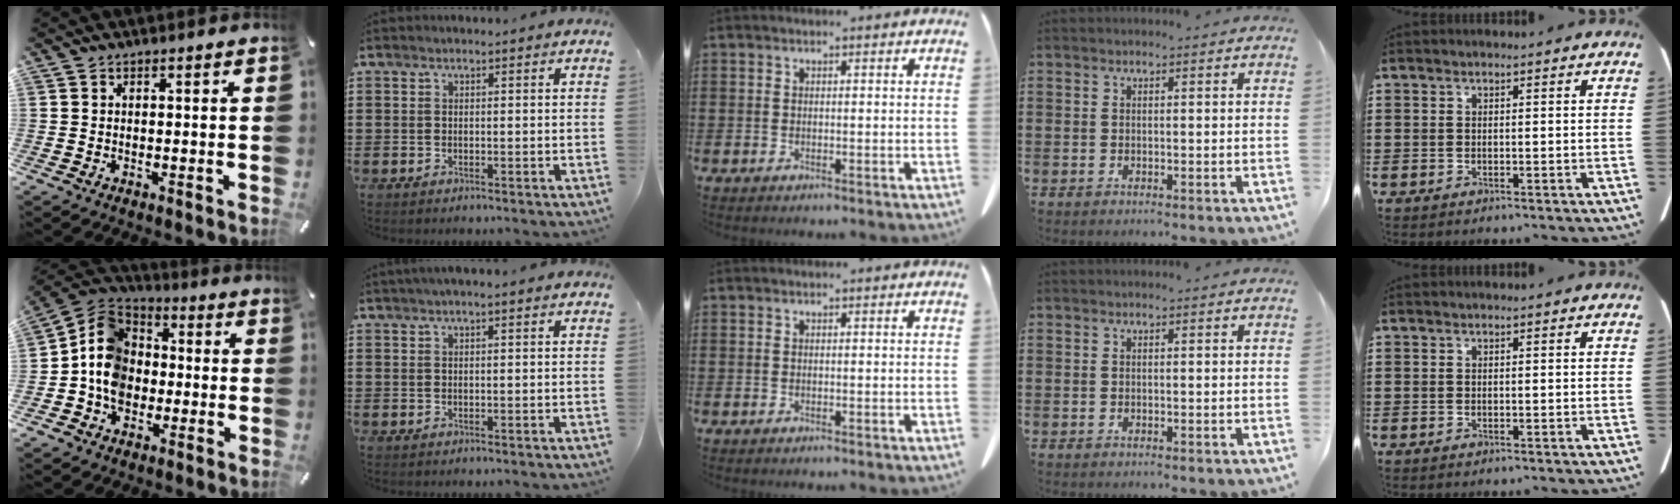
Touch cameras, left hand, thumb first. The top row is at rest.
{"thumb": {"total": 11.2, "force": [-2.5, 9.7, 5.1], "torque": [-0.133, 0.030, -0.046]}, "index": {"total": 1.6, "force": [1.1, 0.0, 1.1], "torque": [-0.023, 0.002, 0.019]}}